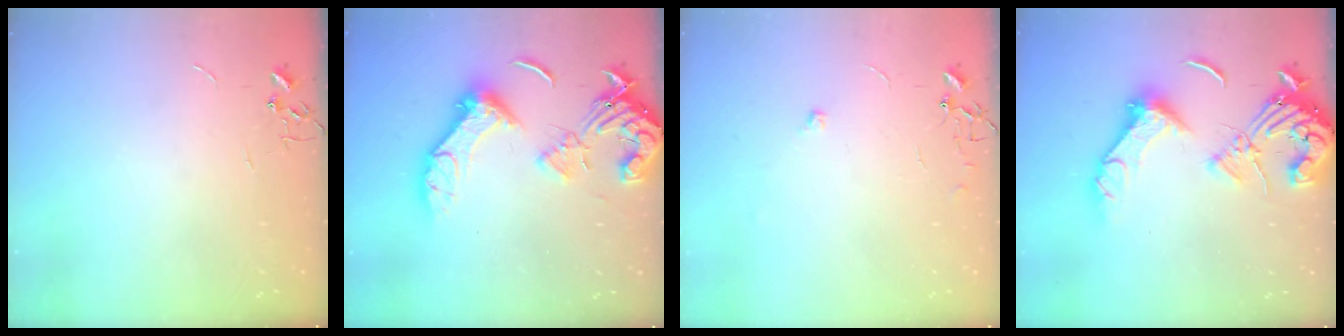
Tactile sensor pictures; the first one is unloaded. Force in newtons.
{"total": 17.6, "press": 17.6, "slide": 1.5}
{"total": 6.6, "press": 6.5, "slide": 1.1}
{"total": 17.0, "press": 16.9, "slide": 2.3}